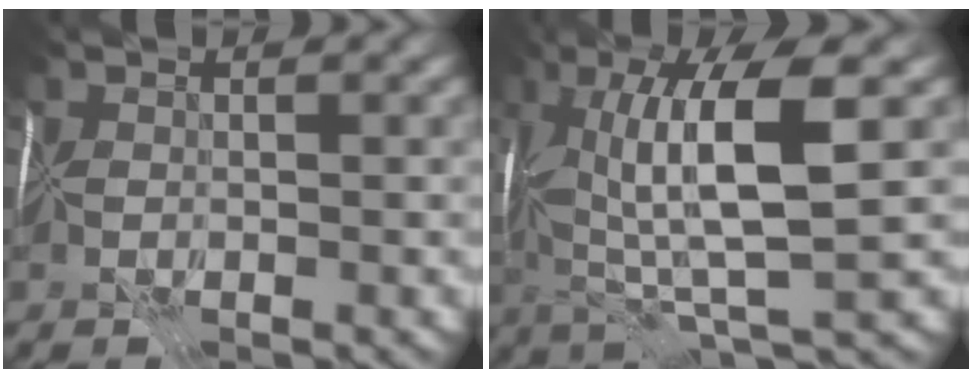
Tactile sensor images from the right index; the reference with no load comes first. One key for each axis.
{"total": 8.8, "fx": 1.3, "fy": 1.1, "fz": 8.6, "tx": -0.134, "ty": -0.005, "tz": 0.027}